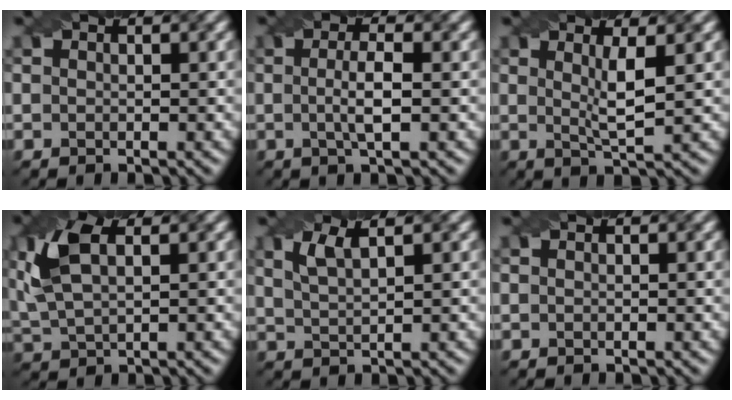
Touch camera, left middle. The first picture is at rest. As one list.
[{"total": 2.9, "force": [-0.2, 0.6, 2.8], "torque": [-0.052, 0.000, -0.004]}, {"total": 3.3, "force": [0.7, 0.6, 3.1], "torque": [-0.053, -0.007, 0.012]}, {"total": 6.4, "force": [2.0, 3.1, 5.2], "torque": [-0.133, 0.015, 0.039]}, {"total": 2.6, "force": [1.5, 0.7, 2.1], "torque": [-0.042, 0.002, 0.031]}, {"total": 0.0}]